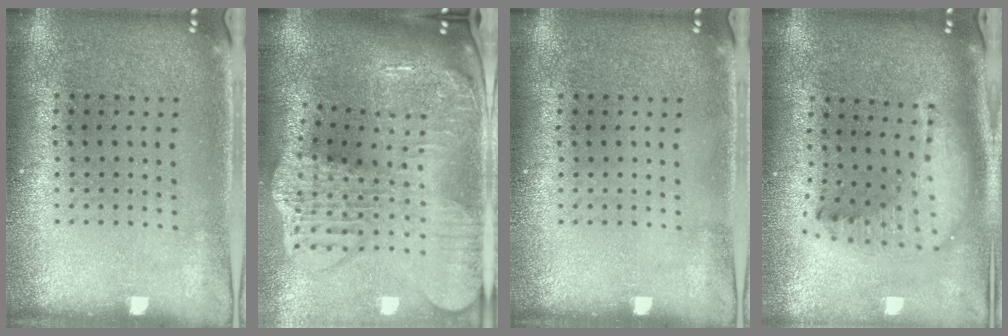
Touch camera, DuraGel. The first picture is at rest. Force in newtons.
{"total": 4.4, "press": 3.3, "slide": 2.9}
{"total": 0.0}
{"total": 1.8, "press": 1.4, "slide": 1.0}